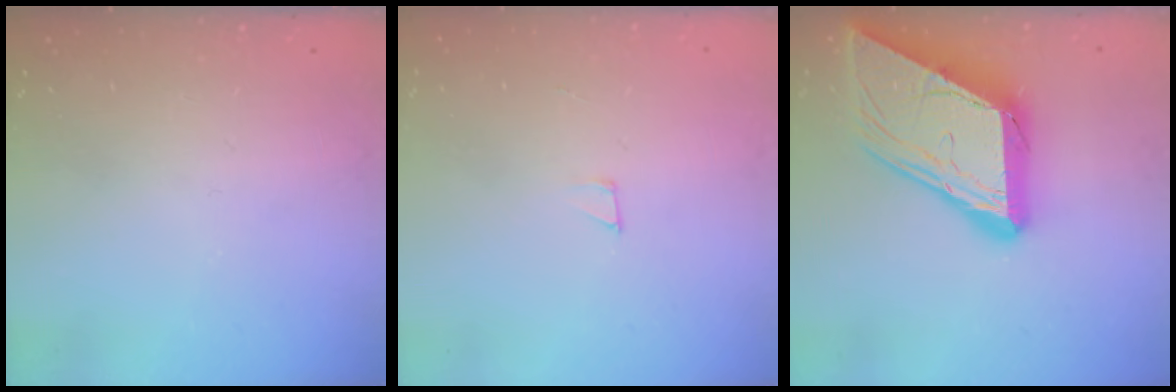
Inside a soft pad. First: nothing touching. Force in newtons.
{"total": 2.0, "press": 2.0, "slide": 0.0}
{"total": 17.5, "press": 17.4, "slide": 1.7}